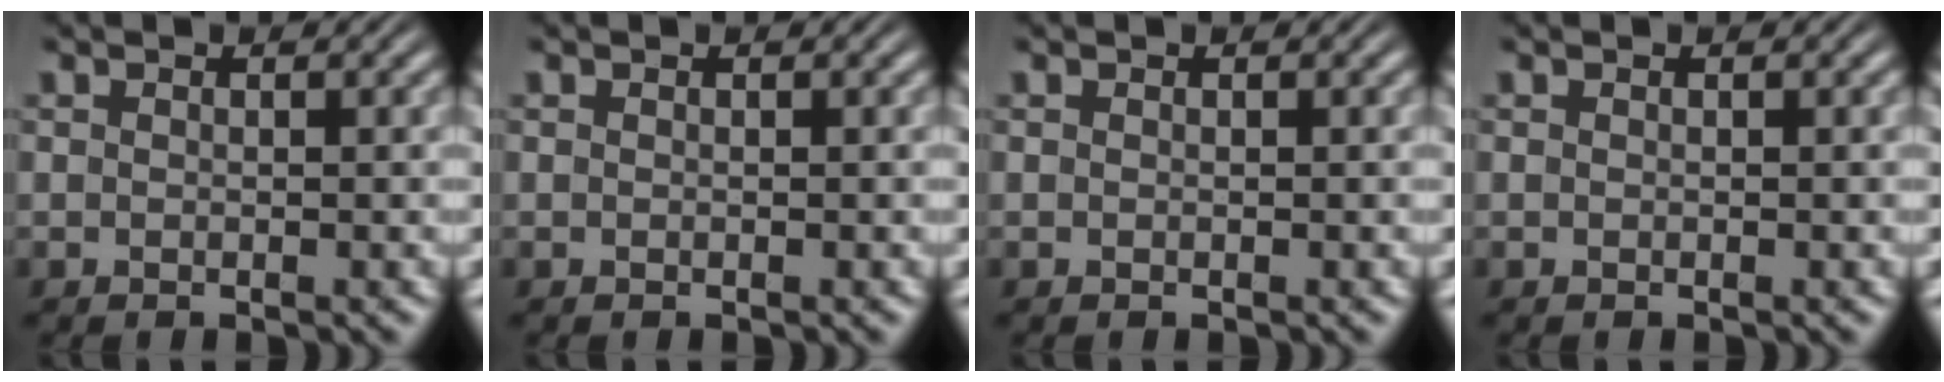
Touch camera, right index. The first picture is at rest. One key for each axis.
{"total": 0.0}
{"total": 0.0}
{"total": 0.0}